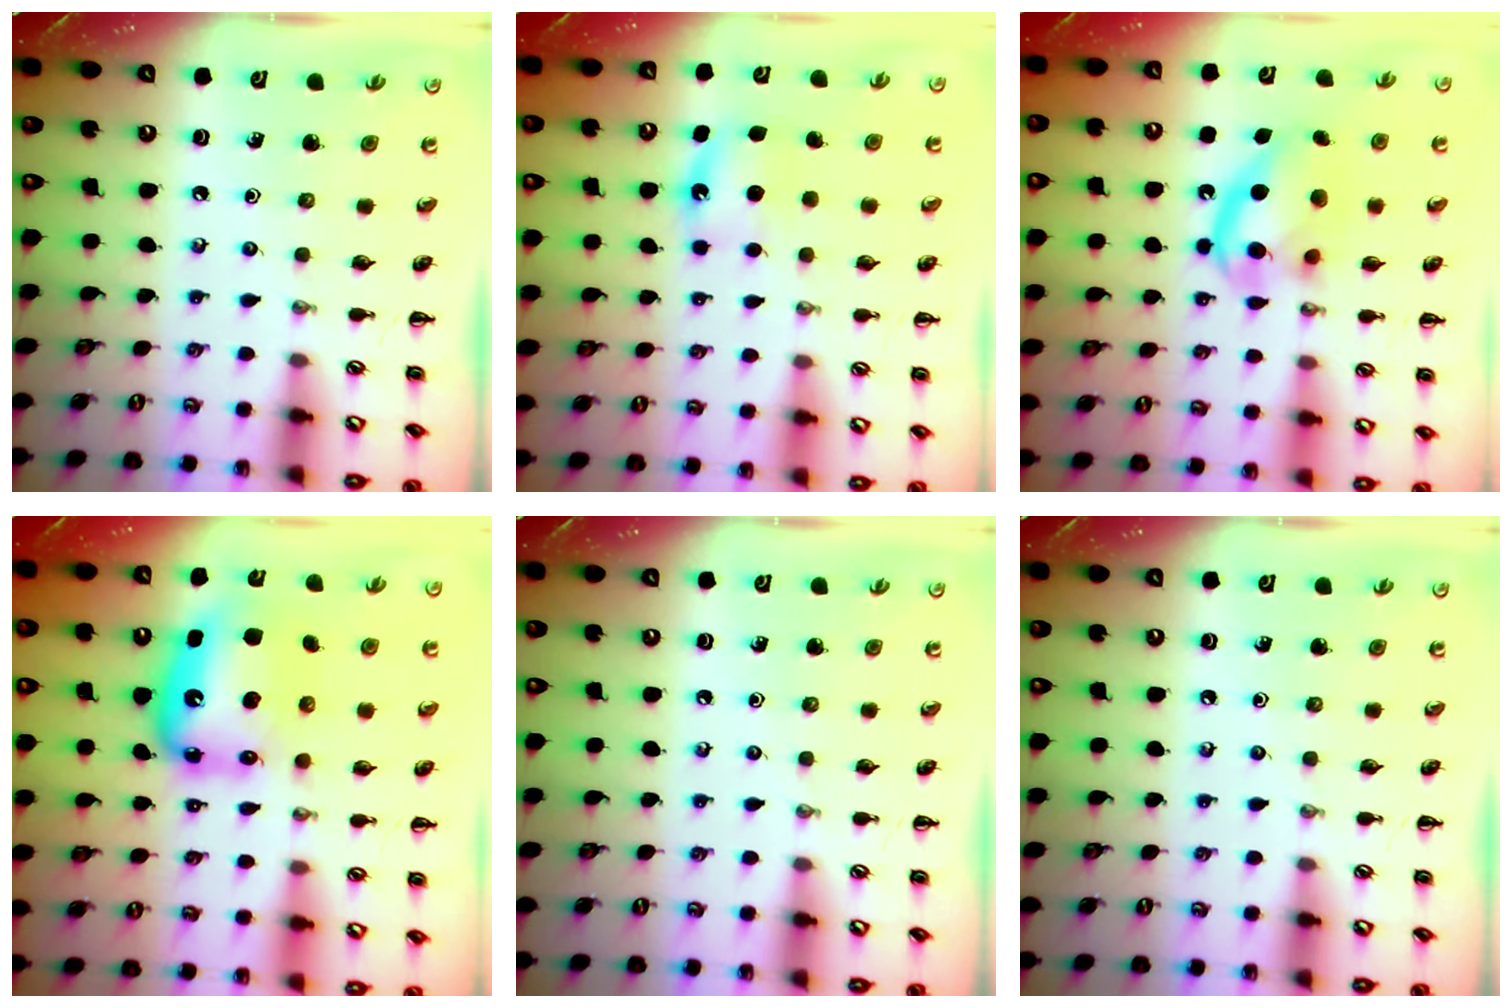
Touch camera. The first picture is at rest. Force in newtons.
{"total": 5.7, "press": 5.4, "slide": 1.9}
{"total": 15.0, "press": 14.8, "slide": 2.5}
{"total": 11.6, "press": 11.1, "slide": 3.3}
{"total": 0.0}
{"total": 0.0}